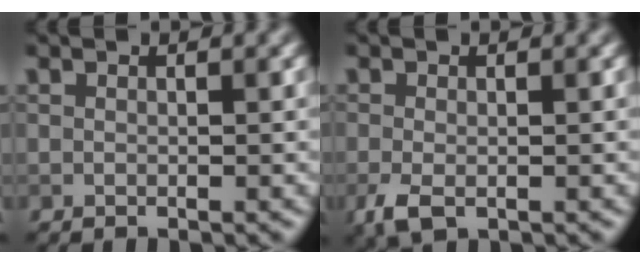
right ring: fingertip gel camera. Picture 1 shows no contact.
{"total": 2.4, "force": [-1.0, 1.2, 1.8], "torque": [-0.043, -0.009, -0.019]}